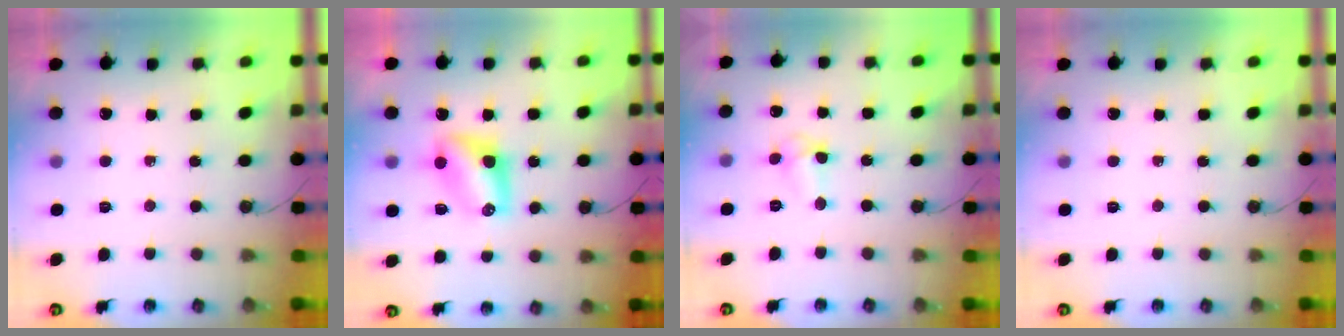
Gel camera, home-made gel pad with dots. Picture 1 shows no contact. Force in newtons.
{"total": 7.7, "press": 7.7, "slide": 0.1}
{"total": 3.7, "press": 3.7, "slide": 0.3}
{"total": 0.0}